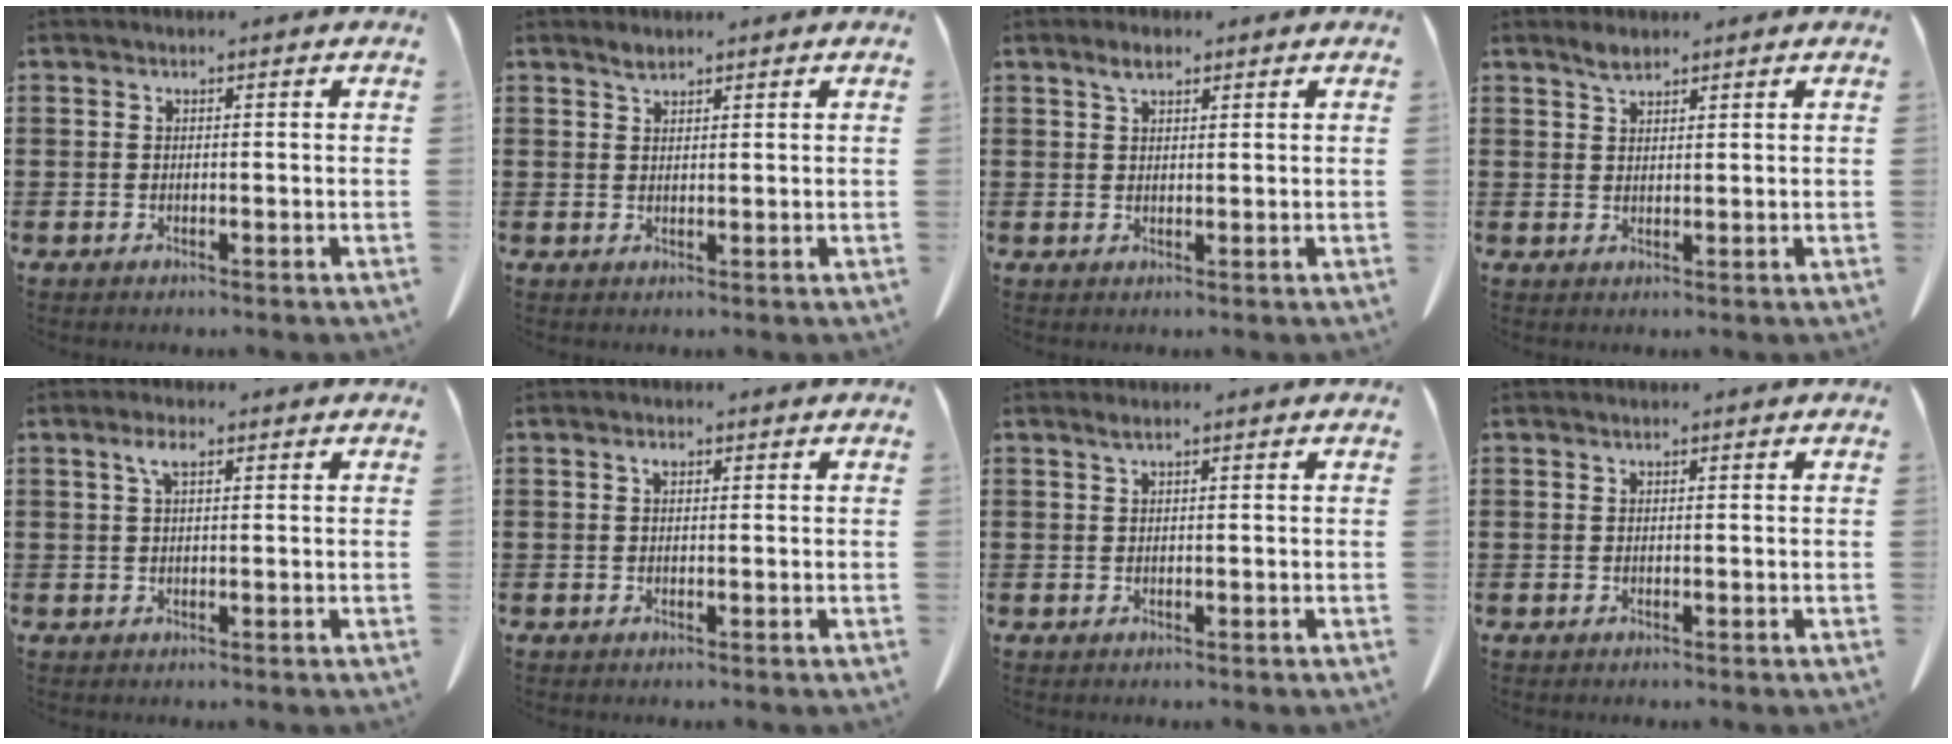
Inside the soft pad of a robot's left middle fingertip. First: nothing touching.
{"total": 1.3, "force": [1.1, 0.4, 0.5], "torque": [-0.012, 0.001, 0.021]}
{"total": 2.6, "force": [1.8, 0.9, 1.7], "torque": [-0.035, 0.005, 0.032]}
{"total": 2.0, "force": [1.6, 0.6, 0.9], "torque": [-0.021, 0.003, 0.030]}
{"total": 2.8, "force": [1.2, 0.9, 2.4], "torque": [-0.052, 0.008, 0.019]}
{"total": 1.0, "force": [0.3, 0.5, 0.7], "torque": [-0.017, 0.005, 0.005]}
{"total": 0.9, "force": [0.5, 0.0, 0.7], "torque": [-0.014, 0.000, 0.009]}
{"total": 0.0}